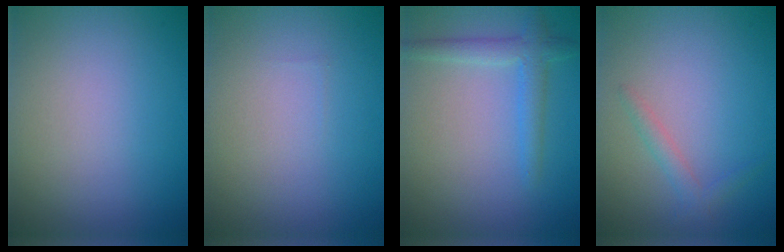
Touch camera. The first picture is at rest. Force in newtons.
{"total": 0.0}
{"total": 2.7, "press": 2.7, "slide": 0.1}
{"total": 1.3, "press": 1.3, "slide": 0.0}